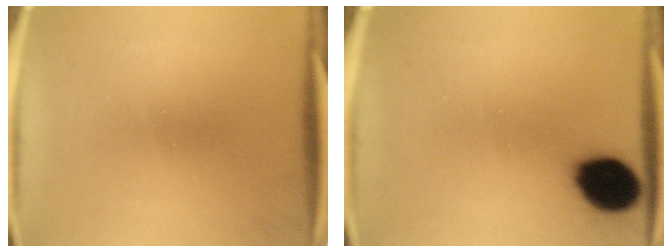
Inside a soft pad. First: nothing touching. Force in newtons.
{"total": 13.0}